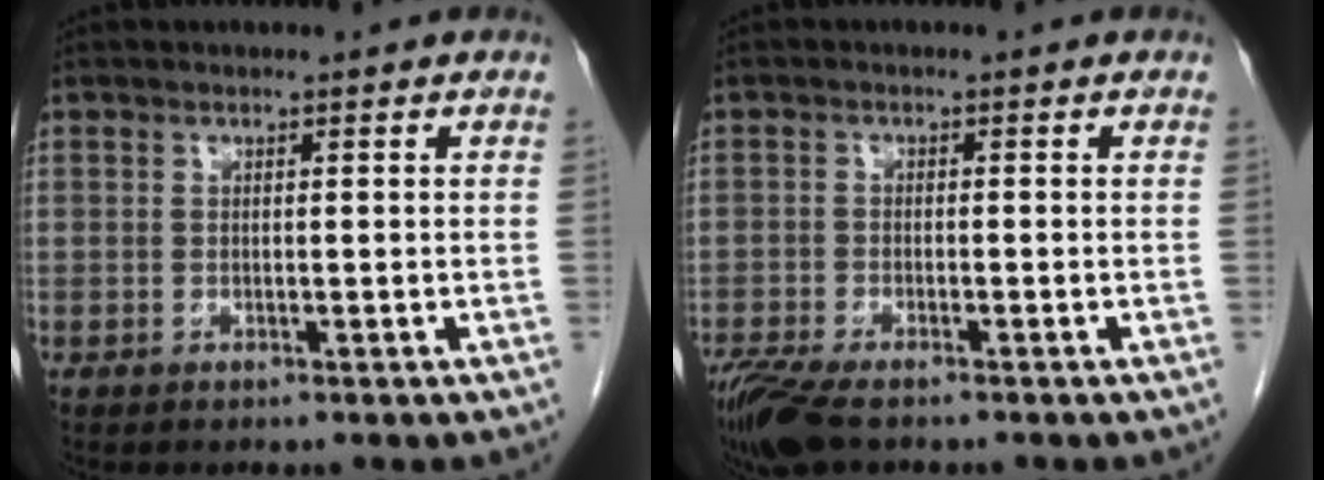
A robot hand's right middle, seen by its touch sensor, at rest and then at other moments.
{"total": 6.9, "force": [-5.1, 1.8, 4.2], "torque": [-0.083, -0.017, -0.092]}